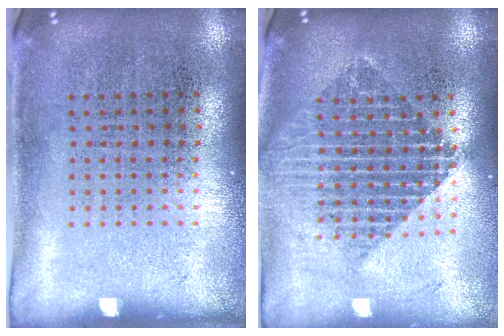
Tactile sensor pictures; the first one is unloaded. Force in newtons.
{"total": 2.1, "press": 1.7, "slide": 1.2}